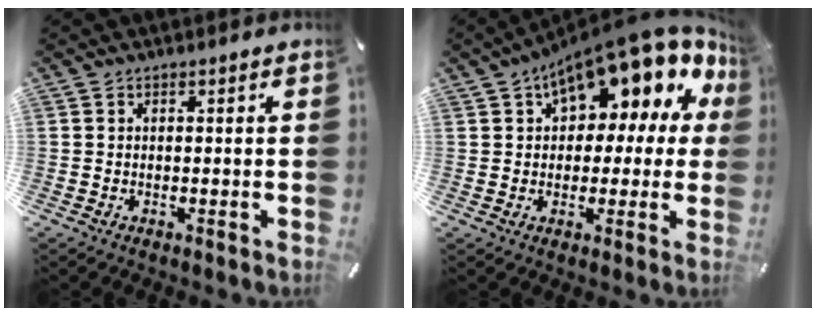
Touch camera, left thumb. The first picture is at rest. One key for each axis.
{"total": 15.6, "fx": 9.2, "fy": 7.3, "fz": 10.2, "tx": -0.140, "ty": -0.071, "tz": 0.153}